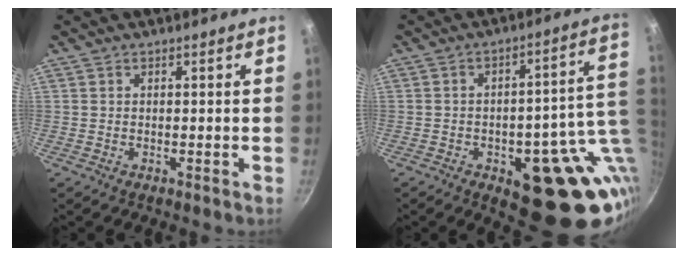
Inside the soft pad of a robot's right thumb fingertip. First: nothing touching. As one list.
[{"total": 19.7, "force": [-3.4, 9.9, 16.6], "torque": [-0.133, 0.011, -0.035]}]